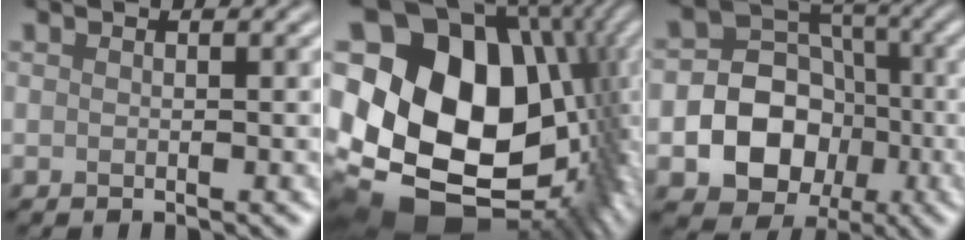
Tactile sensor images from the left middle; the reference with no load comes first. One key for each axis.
{"total": 20.9, "fx": -0.5, "fy": 16.3, "fz": 13.0, "tx": -0.222, "ty": -0.033, "tz": 0.034}
{"total": 9.4, "fx": -2.3, "fy": 8.0, "fz": 4.4, "tx": -0.057, "ty": 0.002, "tz": -0.067}